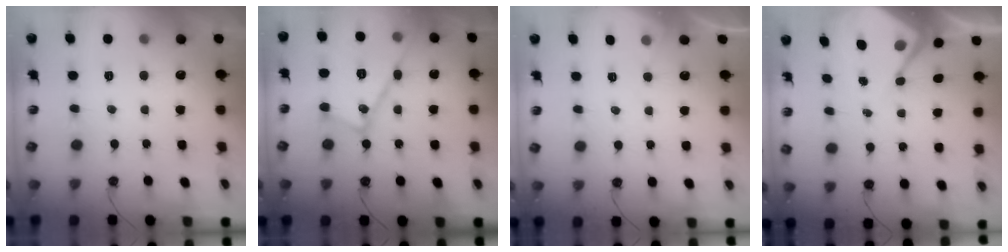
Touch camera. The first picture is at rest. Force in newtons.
{"total": 17.8, "press": 17.7, "slide": 1.5}
{"total": 3.8, "press": 3.8, "slide": 0.5}
{"total": 5.4, "press": 5.4, "slide": 0.5}